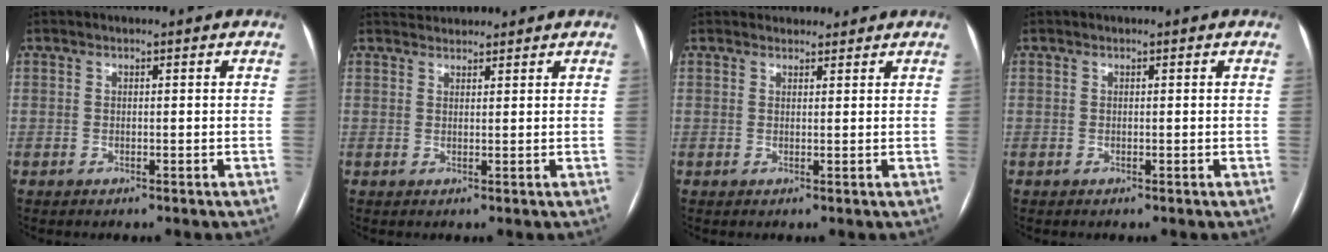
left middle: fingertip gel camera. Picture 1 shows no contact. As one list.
[{"total": 2.4, "force": [2.4, 0.4, -0.1], "torque": [-0.004, 0.022, 0.044]}, {"total": 2.9, "force": [2.7, 1.0, 0.0], "torque": [0.002, 0.016, 0.037]}, {"total": 0.0}]